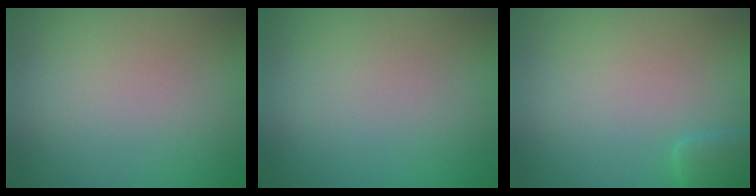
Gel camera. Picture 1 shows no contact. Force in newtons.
{"total": 0.0}
{"total": 1.6, "press": 1.6, "slide": 0.2}